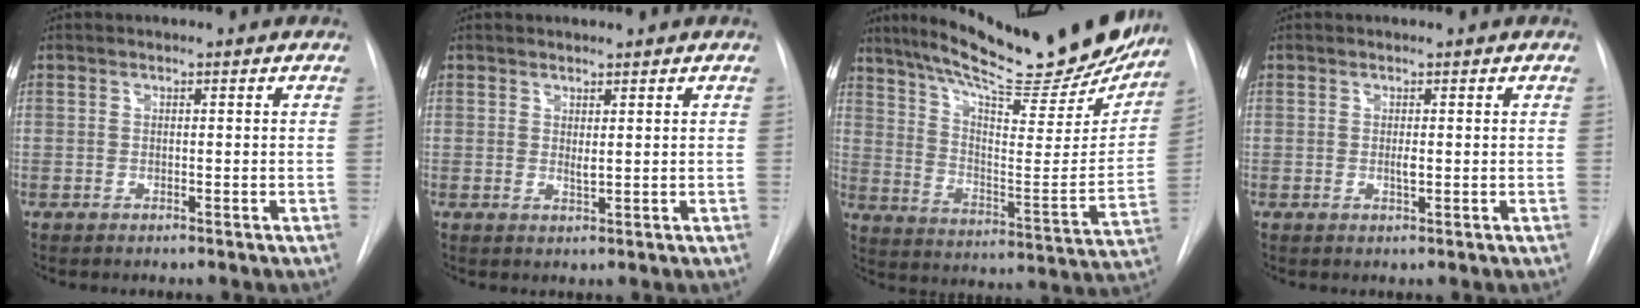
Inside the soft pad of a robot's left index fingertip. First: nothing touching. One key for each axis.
{"total": 1.2, "fx": 0.6, "fy": 0.1, "fz": 1.1, "tx": -0.022, "ty": -0.007, "tz": 0.016}
{"total": 27.5, "fx": 23.2, "fy": 4.6, "fz": 14.1, "tx": -0.217, "ty": -0.056, "tz": 0.314}
{"total": 0.9, "fx": -0.2, "fy": 0.2, "fz": 0.8, "tx": -0.016, "ty": -0.007, "tz": -0.002}